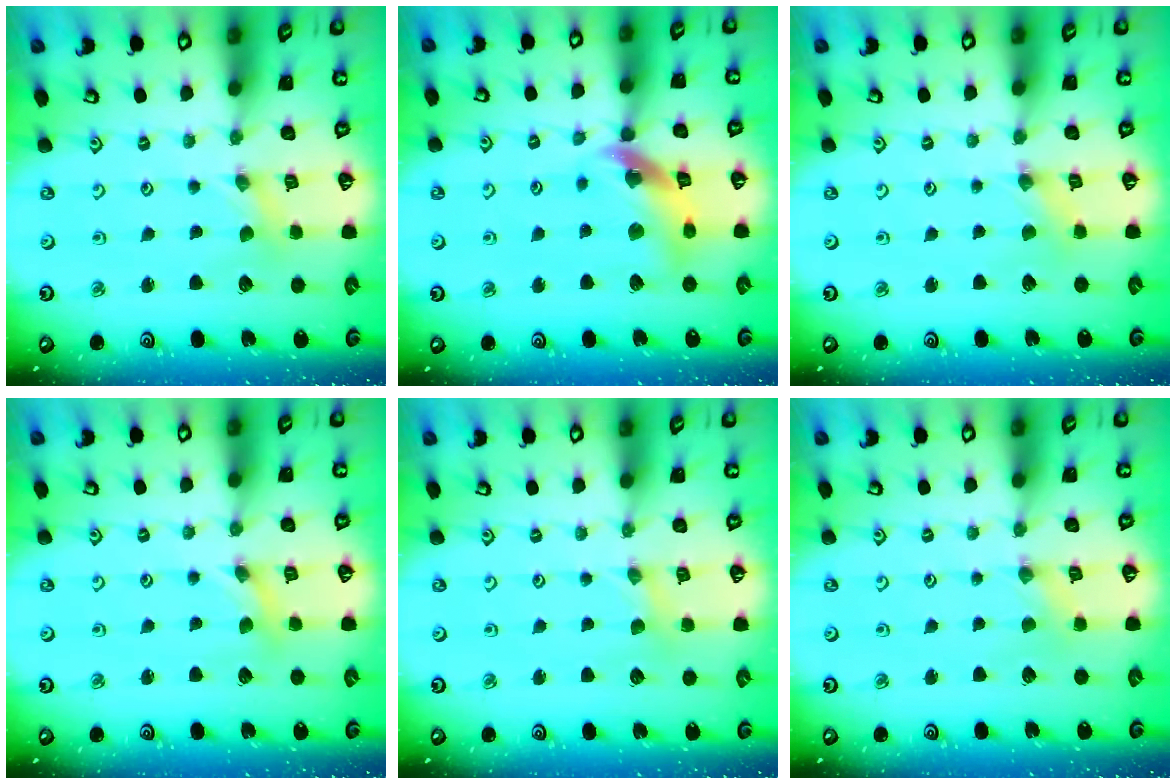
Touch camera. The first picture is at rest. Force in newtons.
{"total": 14.1, "press": 14.0, "slide": 1.7}
{"total": 0.7, "press": 0.6, "slide": 0.3}
{"total": 1.4, "press": 1.4, "slide": 0.2}
{"total": 1.5, "press": 1.5, "slide": 0.3}
{"total": 0.0}